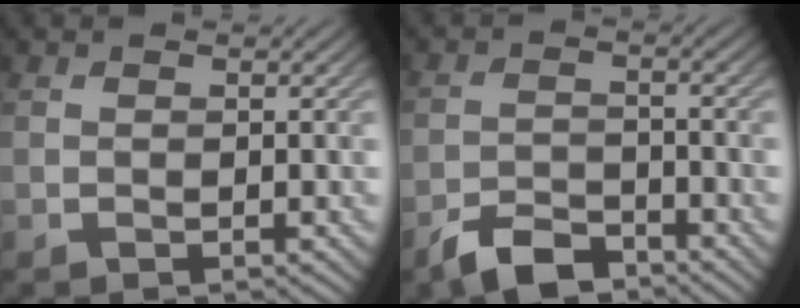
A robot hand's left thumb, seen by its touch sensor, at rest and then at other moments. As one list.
[{"total": 5.1, "force": [-4.1, 1.9, 2.4], "torque": [-0.042, -0.002, -0.080]}]